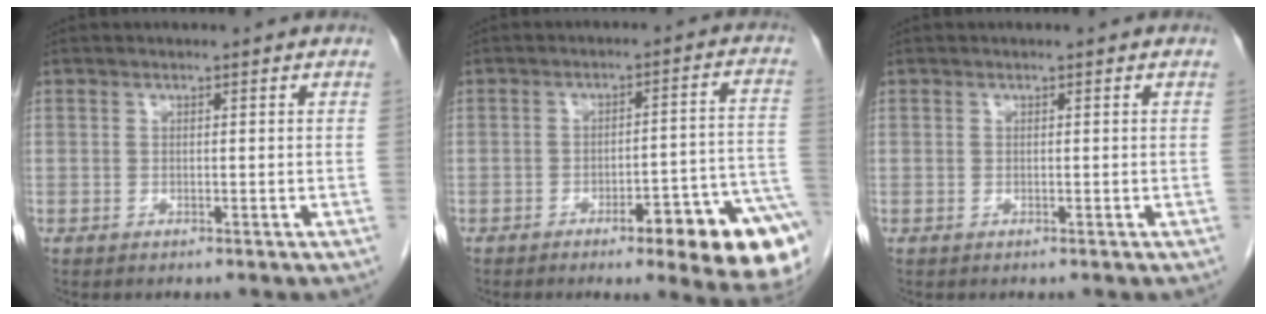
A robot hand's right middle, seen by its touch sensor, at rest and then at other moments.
{"total": 14.7, "force": [-7.9, 1.6, 12.3], "torque": [-0.067, 0.026, -0.098]}
{"total": 0.0}